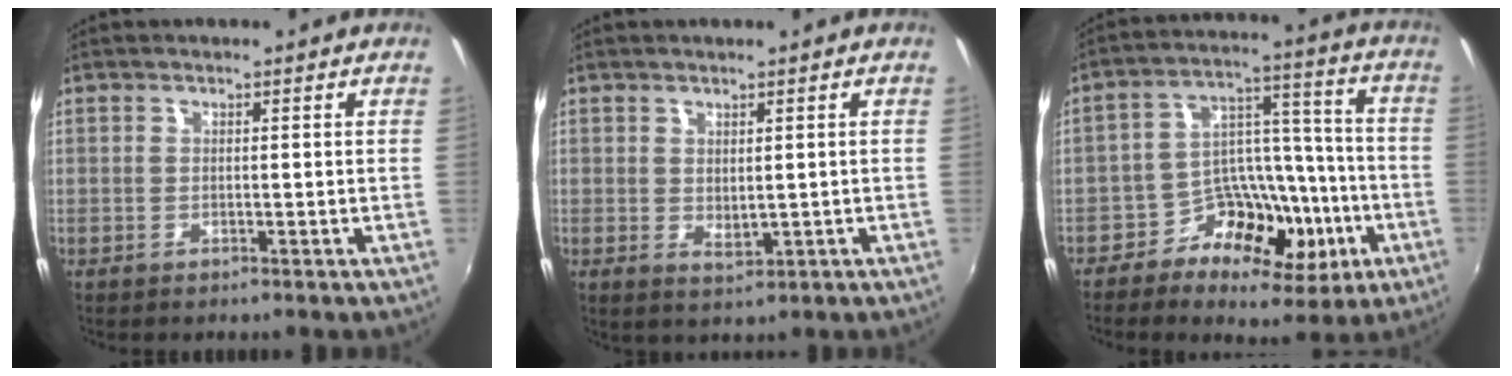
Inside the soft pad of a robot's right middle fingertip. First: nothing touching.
{"total": 1.9, "force": [0.9, 0.9, 1.4], "torque": [-0.016, -0.006, 0.018]}
{"total": 14.3, "force": [-6.6, 10.1, 7.6], "torque": [-0.134, 0.033, -0.101]}